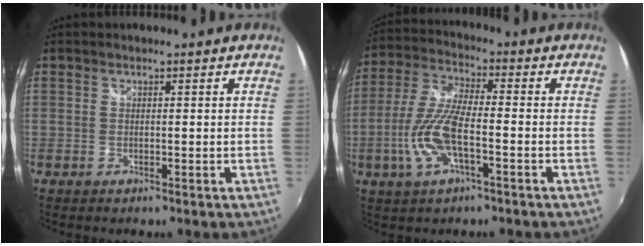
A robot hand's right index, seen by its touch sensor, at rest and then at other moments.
{"total": 11.7, "force": [-3.6, 3.6, 10.5], "torque": [-0.230, -0.002, -0.073]}